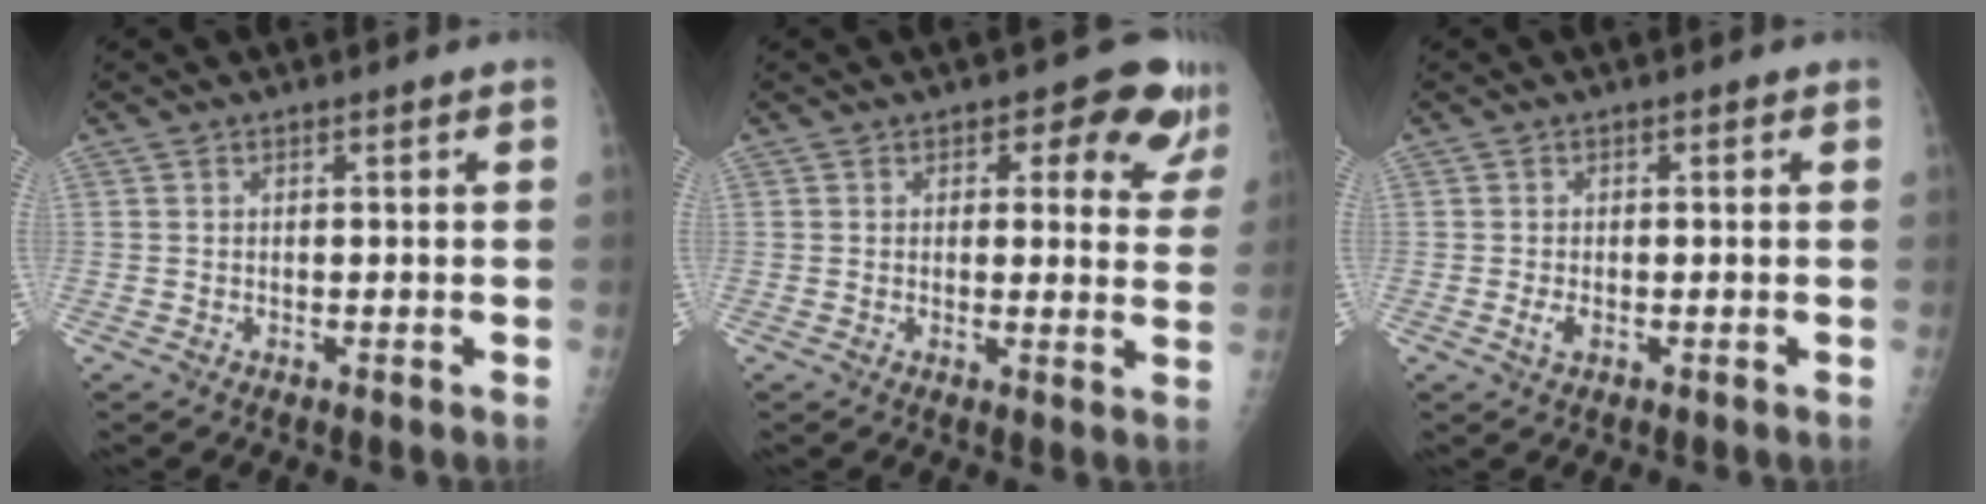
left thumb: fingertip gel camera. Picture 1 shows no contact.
{"total": 9.1, "force": [5.8, 5.1, 4.8], "torque": [-0.008, -0.027, 0.052]}
{"total": 1.8, "force": [-0.4, 1.0, 1.4], "torque": [-0.029, -0.002, -0.009]}